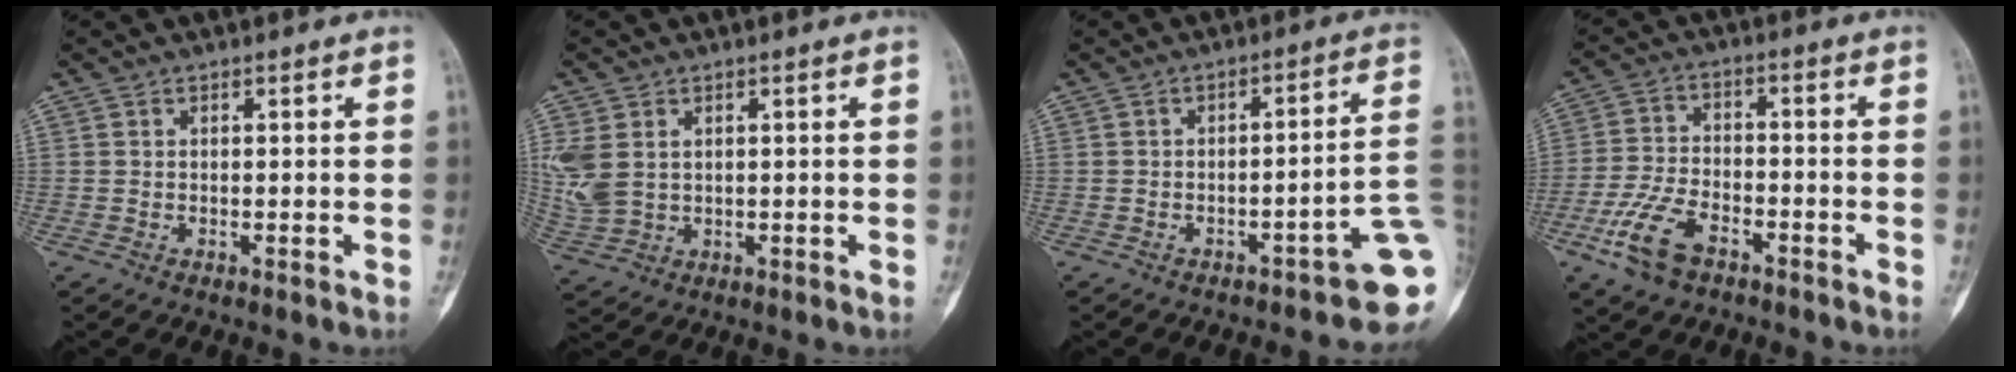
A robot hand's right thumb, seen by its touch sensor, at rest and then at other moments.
{"total": 7.5, "force": [1.7, 5.4, 4.9], "torque": [-0.120, 0.000, 0.049]}
{"total": 10.7, "force": [-4.5, 2.5, 9.4], "torque": [-0.095, 0.048, -0.057]}
{"total": 10.0, "force": [-5.5, 5.2, 6.4], "torque": [-0.138, 0.021, -0.106]}